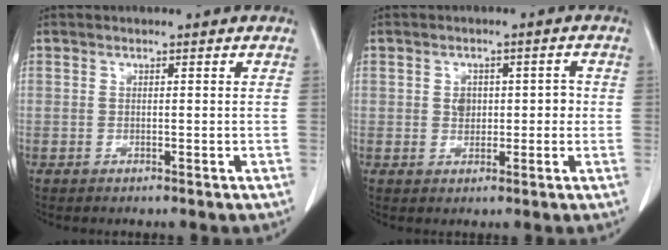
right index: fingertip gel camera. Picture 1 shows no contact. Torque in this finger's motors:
{"motor_torque": [0.05, 0.00, 0.08, 0.01]}